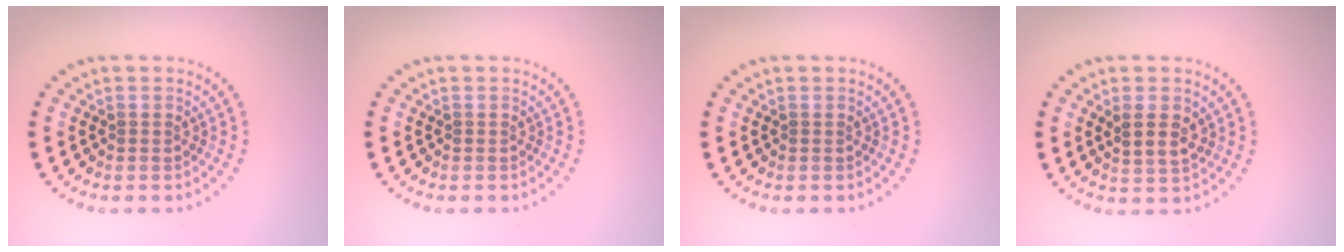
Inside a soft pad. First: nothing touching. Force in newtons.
{"total": 0.0}
{"total": 0.0}
{"total": 2.5, "press": 2.3, "slide": 1.0}